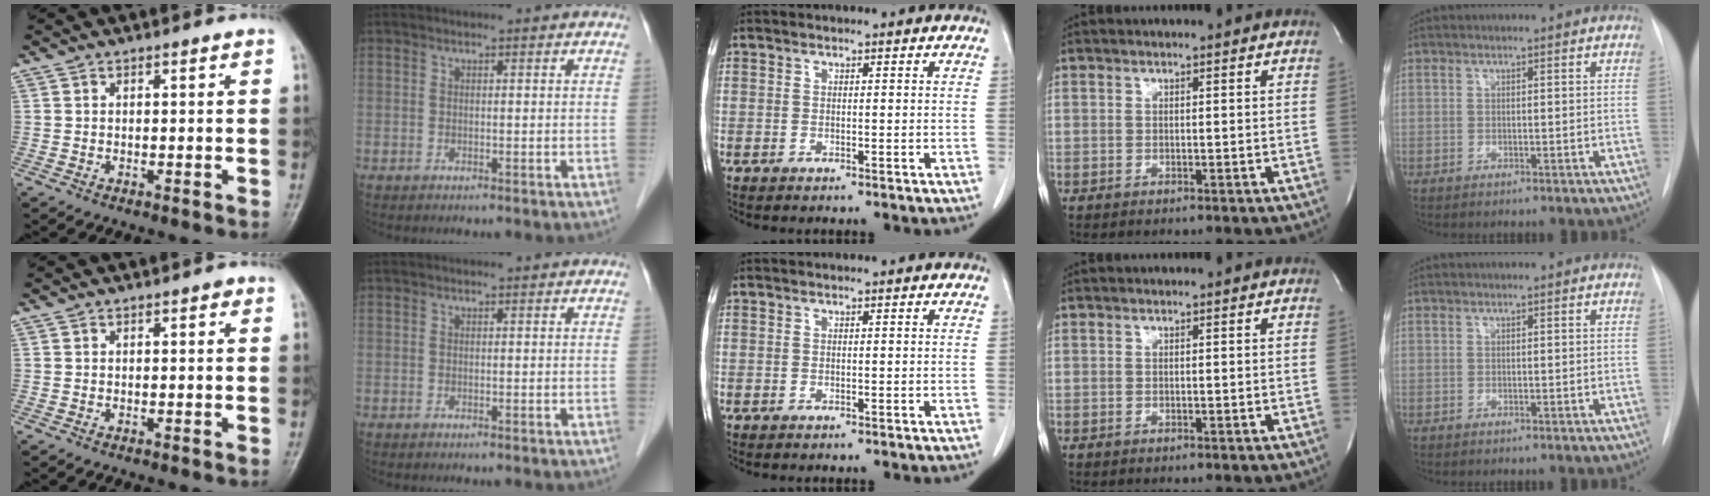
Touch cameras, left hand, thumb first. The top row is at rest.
{"thumb": {"total": 0.6, "force": [0.2, 0.4, 0.5], "torque": [-0.001, 0.002, -0.002]}}